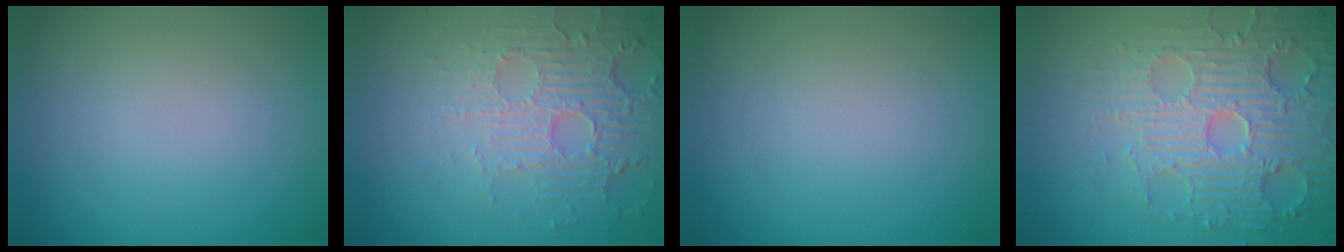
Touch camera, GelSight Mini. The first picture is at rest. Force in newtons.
{"total": 5.5, "press": 3.7, "slide": 4.0}
{"total": 0.0}
{"total": 6.2, "press": 5.5, "slide": 2.8}